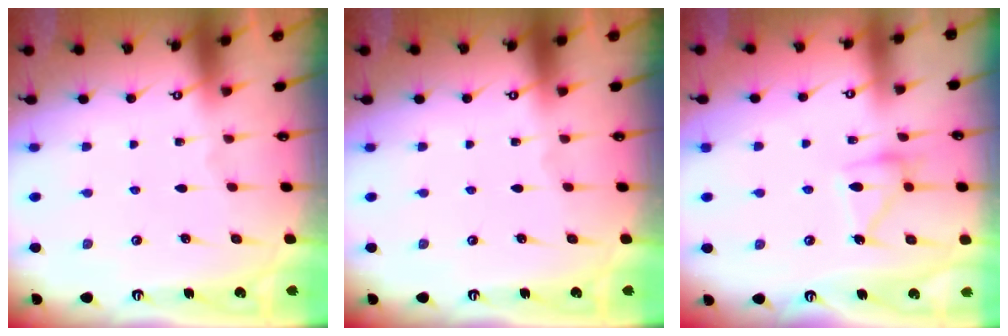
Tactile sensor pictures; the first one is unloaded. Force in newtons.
{"total": 0.0}
{"total": 14.0, "press": 14.0, "slide": 0.7}